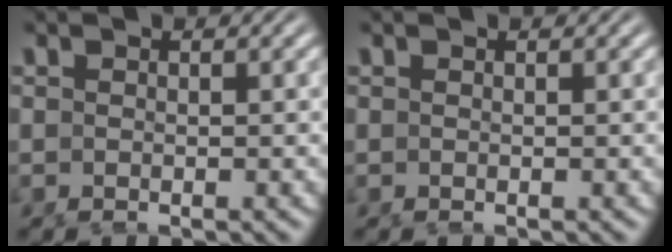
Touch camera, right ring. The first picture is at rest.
{"total": 0.0}